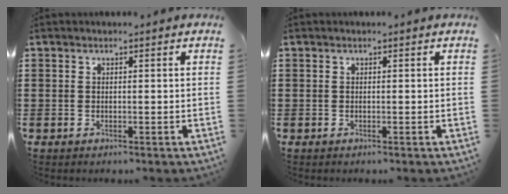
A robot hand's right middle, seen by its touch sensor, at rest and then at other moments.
{"total": 0.0}